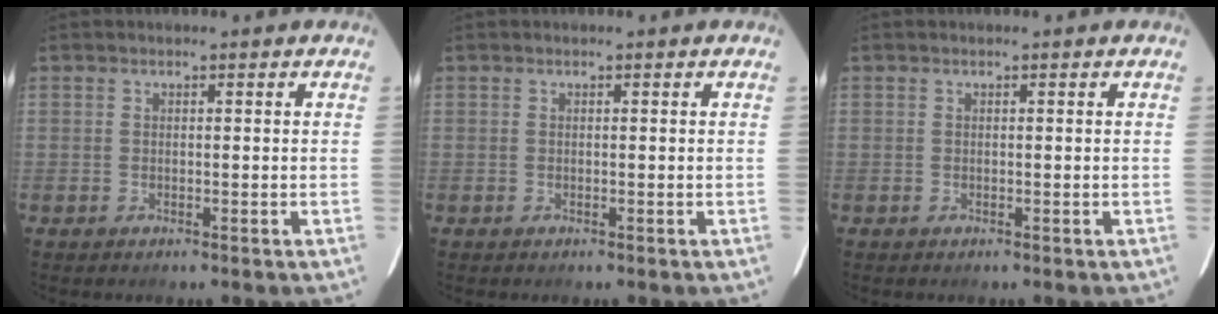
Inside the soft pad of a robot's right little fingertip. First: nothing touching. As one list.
[{"total": 0.0}, {"total": 0.0}]